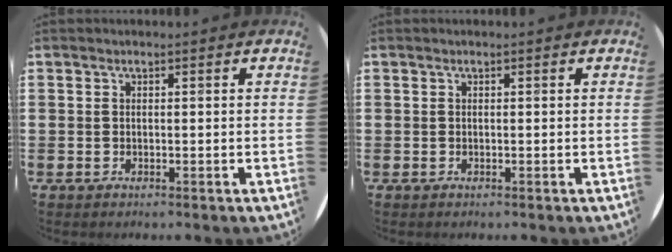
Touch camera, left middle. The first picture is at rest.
{"total": 0.0}